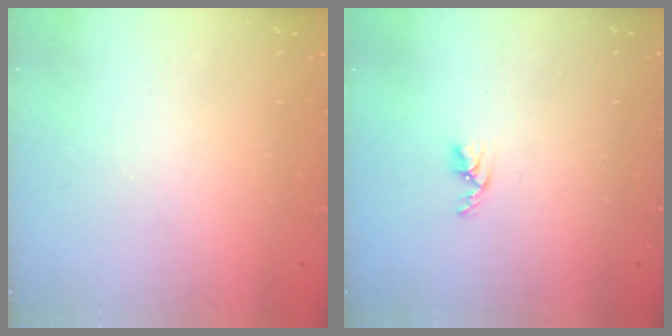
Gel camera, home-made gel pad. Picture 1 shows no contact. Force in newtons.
{"total": 3.3, "press": 3.3, "slide": 0.5}